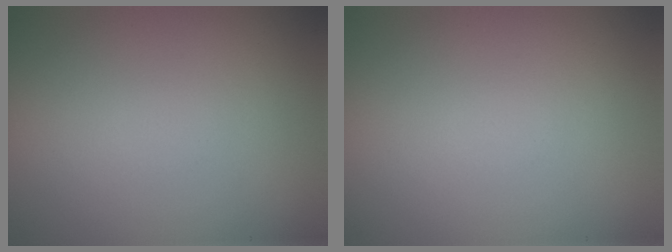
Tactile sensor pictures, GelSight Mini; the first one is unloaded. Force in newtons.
{"total": 0.0}